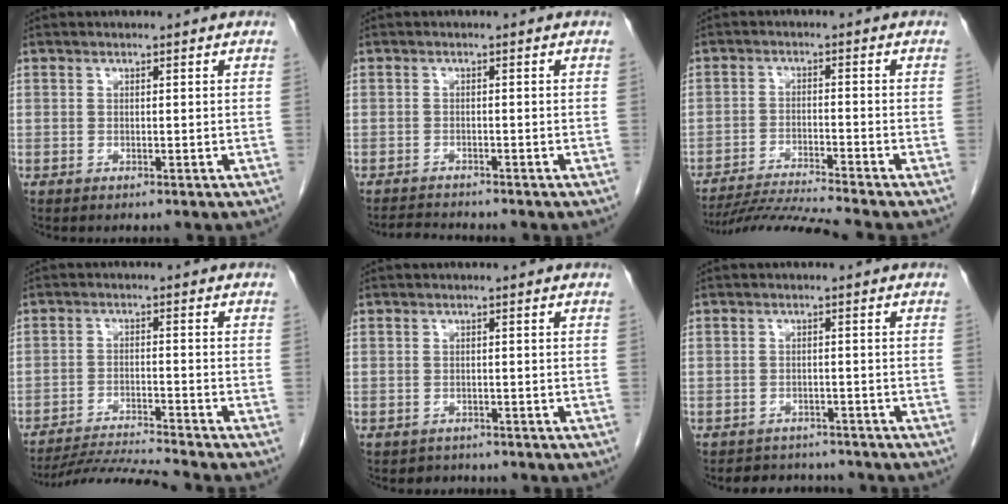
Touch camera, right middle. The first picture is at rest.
{"total": 3.0, "force": [-3.0, -0.1, 0.4], "torque": [-0.010, -0.015, -0.050]}
{"total": 9.2, "force": [-8.5, -2.5, 2.7], "torque": [-0.036, -0.022, -0.152]}
{"total": 8.7, "force": [-8.2, -2.2, 1.8], "torque": [-0.022, -0.016, -0.147]}
{"total": 1.7, "force": [-1.4, 0.9, -0.4], "torque": [-0.001, 0.000, -0.024]}
{"total": 4.9, "force": [-4.5, 2.1, 0.1], "torque": [0.002, 0.007, -0.060]}